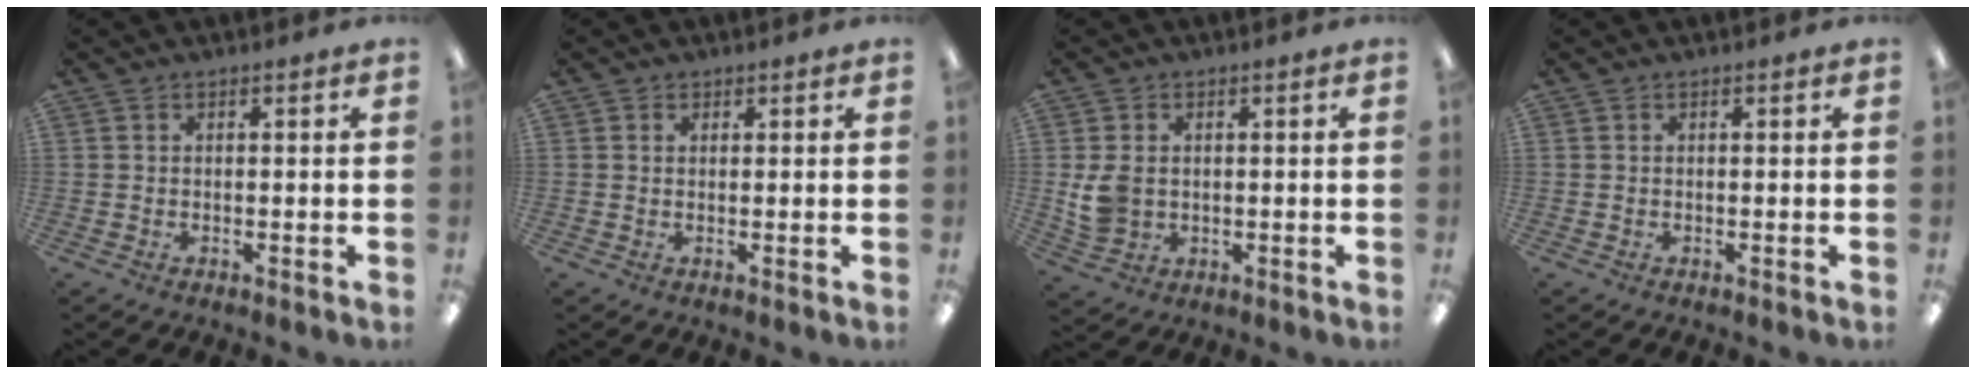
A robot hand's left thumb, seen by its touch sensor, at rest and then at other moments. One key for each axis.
{"total": 0.8, "fx": 0.5, "fy": 0.6, "fz": 0.1, "tx": -0.001, "ty": 0.001, "tz": 0.010}
{"total": 5.9, "fx": 0.5, "fy": 4.8, "fz": 3.4, "tx": -0.069, "ty": 0.004, "tz": 0.012}
{"total": 0.0}